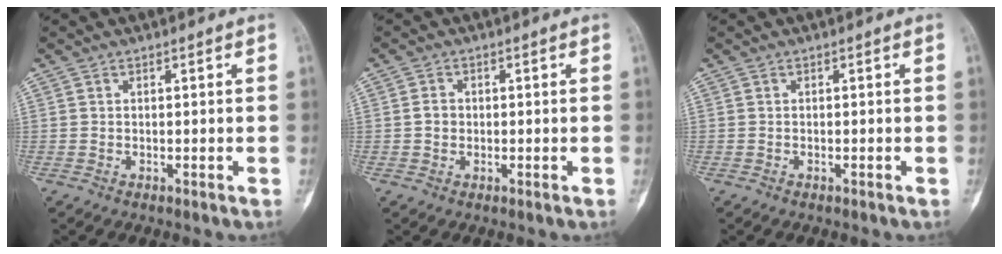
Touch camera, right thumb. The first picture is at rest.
{"total": 1.9, "force": [-0.2, 1.7, 0.9], "torque": [-0.009, 0.007, -0.005]}
{"total": 0.0}